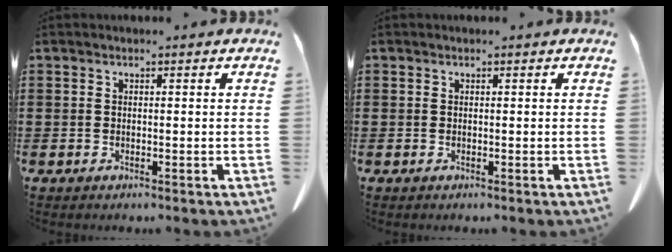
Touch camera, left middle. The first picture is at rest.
{"total": 0.0}